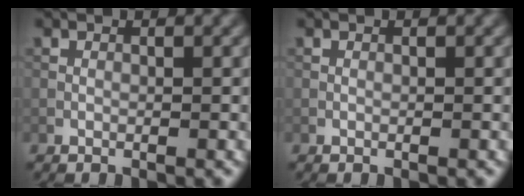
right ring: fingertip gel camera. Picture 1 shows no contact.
{"total": 0.0}